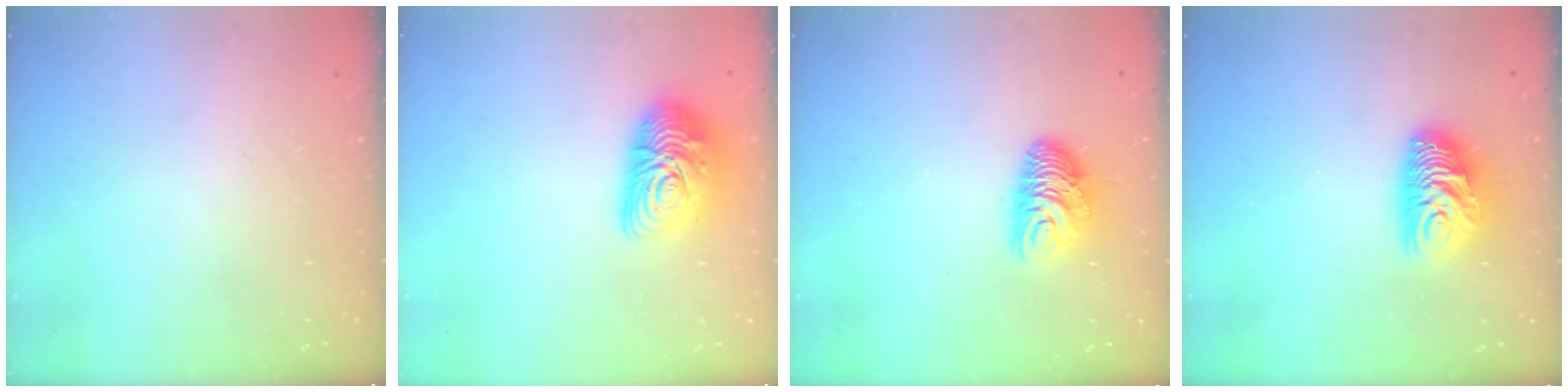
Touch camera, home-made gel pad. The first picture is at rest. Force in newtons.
{"total": 13.4, "press": 13.4, "slide": 0.8}
{"total": 9.2, "press": 9.2, "slide": 0.7}
{"total": 10.7, "press": 10.6, "slide": 0.8}